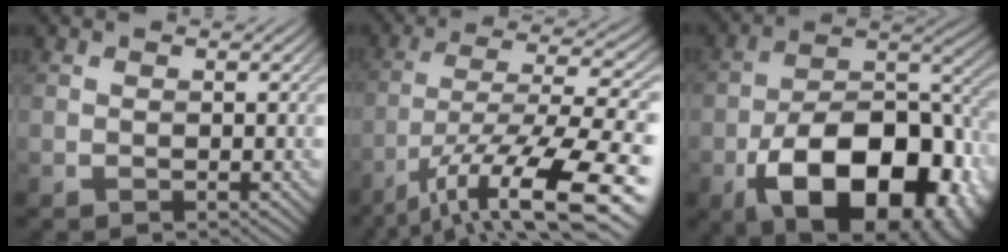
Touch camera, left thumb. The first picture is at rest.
{"total": 15.2, "force": [-8.4, 4.3, 12.0], "torque": [-0.220, -0.007, -0.139]}
{"total": 19.0, "force": [-8.6, 10.3, 13.4], "torque": [-0.189, -0.029, -0.137]}